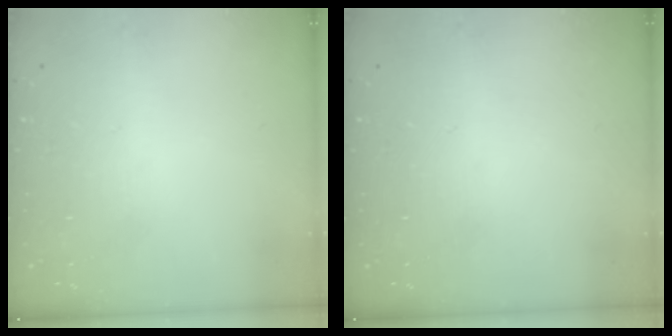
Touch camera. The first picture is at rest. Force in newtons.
{"total": 0.0}